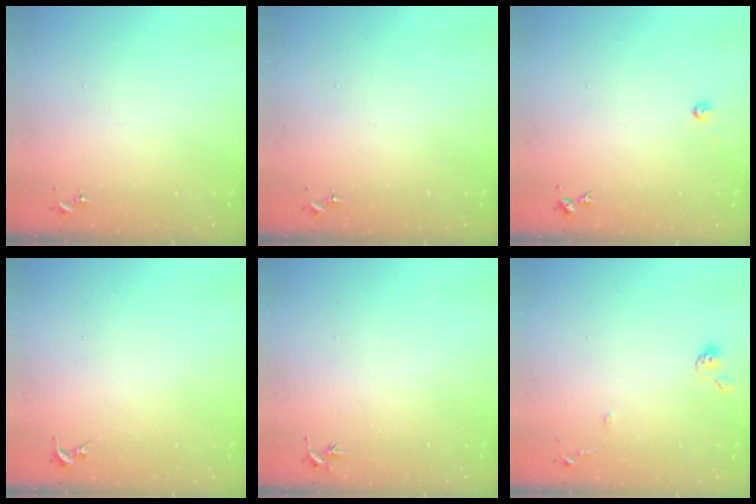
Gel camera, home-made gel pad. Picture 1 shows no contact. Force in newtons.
{"total": 0.0}
{"total": 2.7, "press": 2.7, "slide": 0.2}
{"total": 0.0}
{"total": 2.9, "press": 2.9, "slide": 0.3}
{"total": 7.0, "press": 7.0, "slide": 0.7}